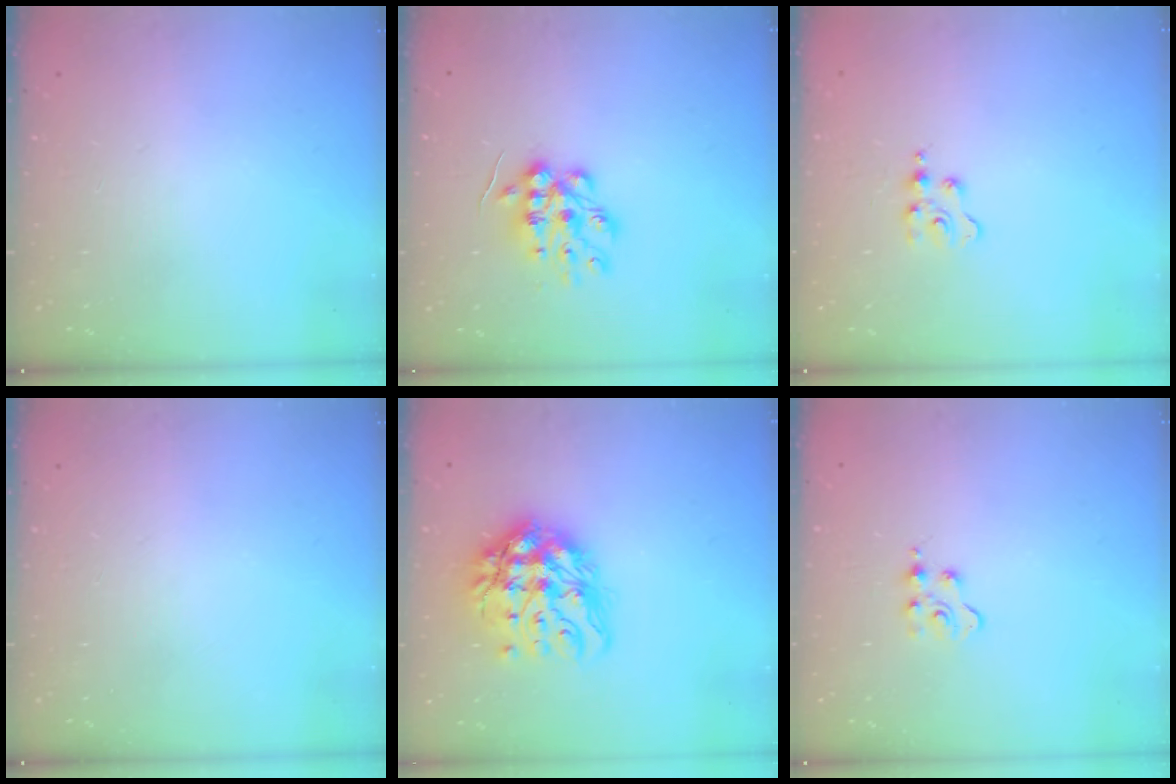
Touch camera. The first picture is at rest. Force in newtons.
{"total": 12.1, "press": 12.1, "slide": 0.3}
{"total": 2.3, "press": 2.3, "slide": 0.3}
{"total": 0.0}
{"total": 15.6, "press": 15.6, "slide": 1.1}
{"total": 3.0, "press": 3.0, "slide": 0.3}